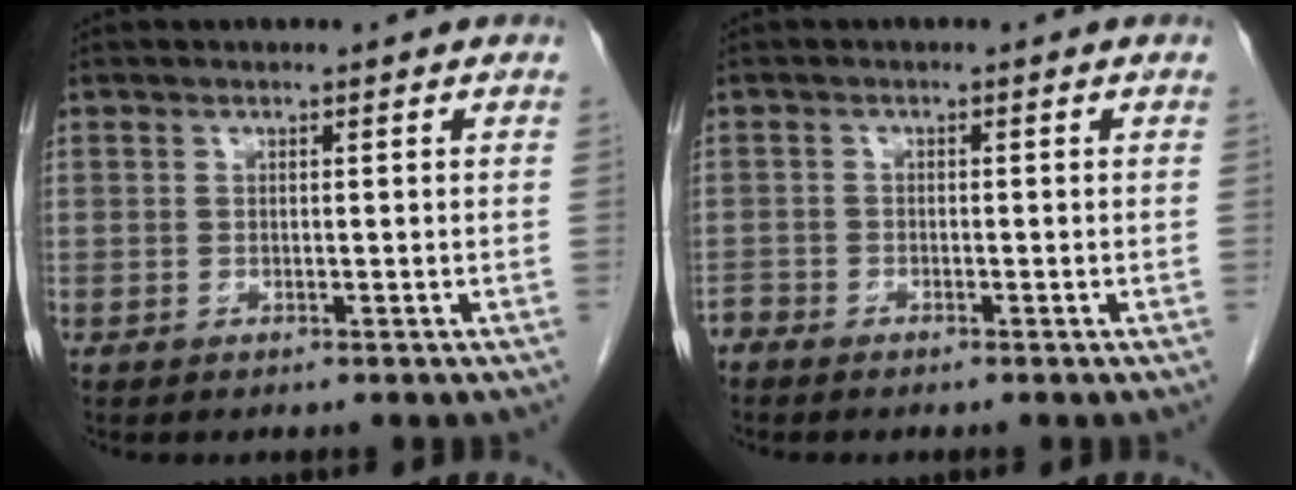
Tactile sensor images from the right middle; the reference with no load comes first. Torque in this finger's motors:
{"motor_torque": [0.19, -0.17, 0.02, 0.00]}